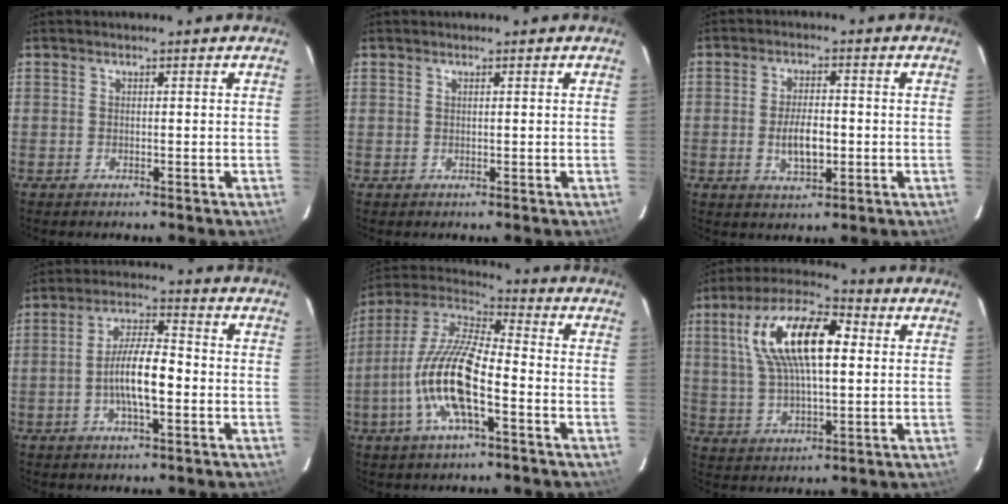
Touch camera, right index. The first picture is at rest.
{"total": 0.6, "force": [0.3, 0.5, 0.0], "torque": [0.001, 0.003, 0.004]}
{"total": 6.5, "force": [-1.1, 2.8, 5.7], "torque": [-0.111, -0.002, -0.016]}
{"total": 9.1, "force": [-2.0, 2.4, 8.5], "torque": [-0.164, 0.007, -0.036]}
{"total": 15.6, "force": [-5.2, 4.3, 14.0], "torque": [-0.286, -0.003, -0.109]}
{"total": 16.8, "force": [4.0, 6.7, 14.8], "torque": [-0.282, 0.028, 0.068]}